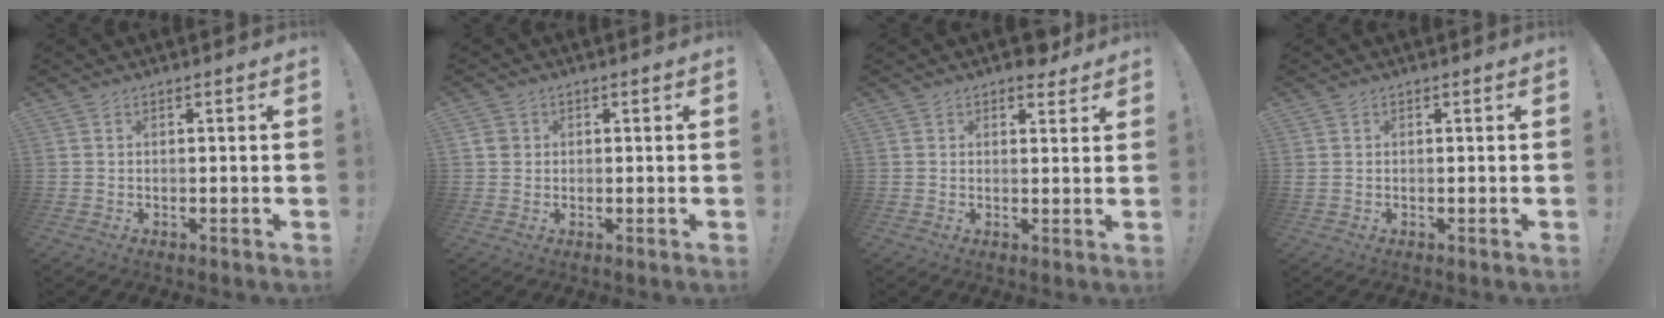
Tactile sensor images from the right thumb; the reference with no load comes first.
{"total": 2.2, "force": [0.4, 2.0, 0.7], "torque": [-0.011, 0.004, 0.007]}
{"total": 4.3, "force": [3.6, 1.9, 1.4], "torque": [0.002, -0.020, 0.061]}
{"total": 0.7, "force": [0.5, 0.4, 0.3], "torque": [-0.008, 0.003, 0.010]}